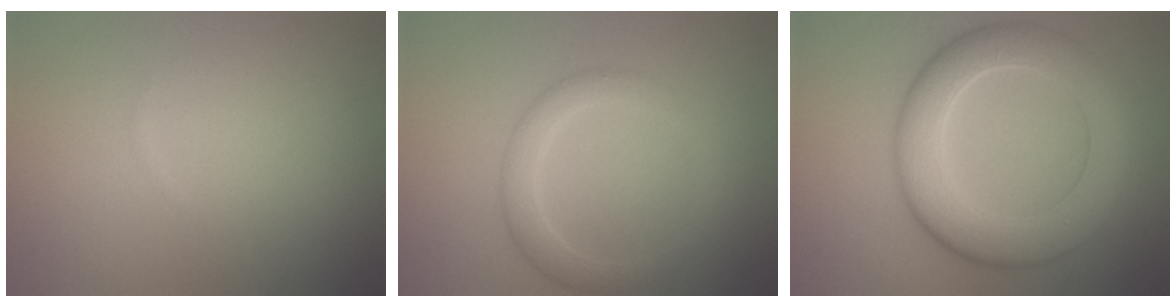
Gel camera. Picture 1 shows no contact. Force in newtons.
{"total": 2.7, "press": 2.7, "slide": 0.1}
{"total": 7.6, "press": 7.6, "slide": 0.2}